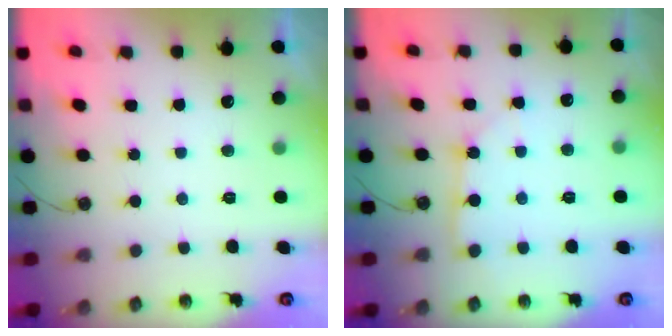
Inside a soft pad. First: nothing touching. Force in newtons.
{"total": 3.8, "press": 3.8, "slide": 0.3}